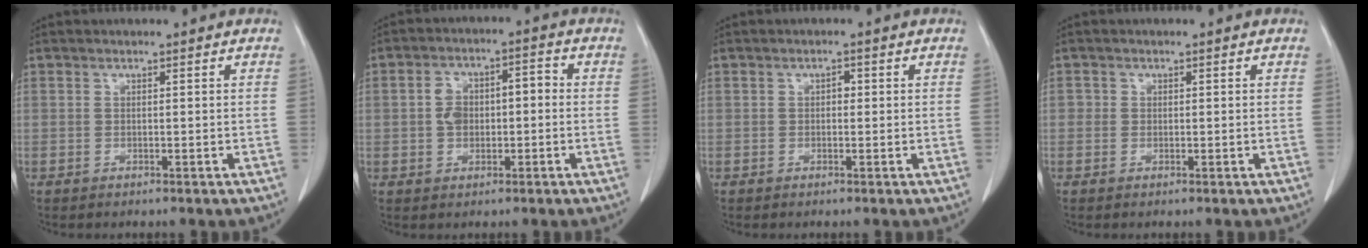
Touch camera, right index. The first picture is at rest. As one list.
[{"total": 5.9, "force": [-0.4, 3.8, 4.4], "torque": [-0.089, 0.037, -0.008]}, {"total": 1.0, "force": [0.0, 0.7, 0.8], "torque": [-0.008, 0.004, -0.002]}, {"total": 1.0, "force": [0.0, 0.9, 0.4], "torque": [0.003, 0.002, -0.002]}]